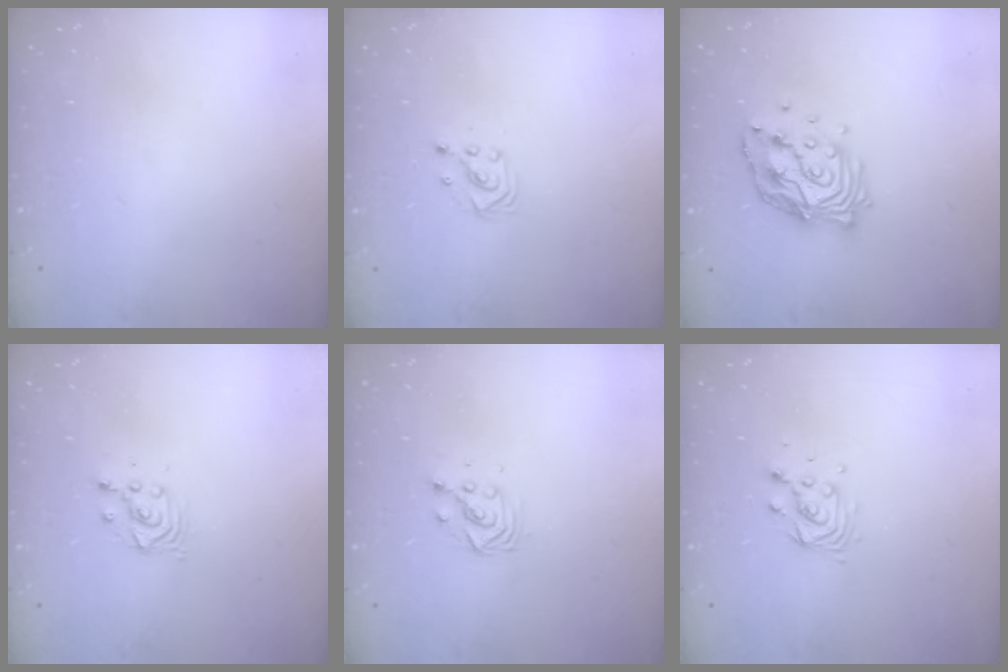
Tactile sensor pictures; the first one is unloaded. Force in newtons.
{"total": 2.2, "press": 2.2, "slide": 0.2}
{"total": 14.3, "press": 14.2, "slide": 1.4}
{"total": 2.9, "press": 2.9, "slide": 0.1}
{"total": 3.3, "press": 3.3, "slide": 0.2}
{"total": 6.4, "press": 6.4, "slide": 0.3}